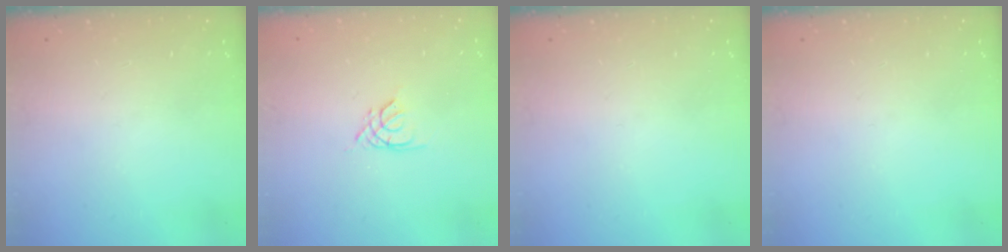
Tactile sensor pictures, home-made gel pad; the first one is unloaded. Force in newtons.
{"total": 2.6, "press": 2.6, "slide": 0.3}
{"total": 0.0}
{"total": 0.0}